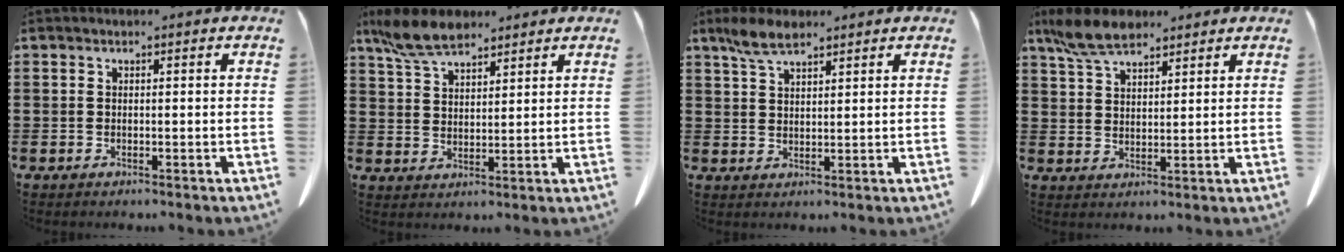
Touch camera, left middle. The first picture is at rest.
{"total": 6.8, "force": [5.4, 2.5, 3.3], "torque": [-0.083, -0.004, 0.105]}
{"total": 4.9, "force": [3.4, 1.8, 3.0], "torque": [-0.067, 0.000, 0.064]}
{"total": 6.5, "force": [5.1, 2.4, 3.2], "torque": [-0.079, -0.003, 0.098]}